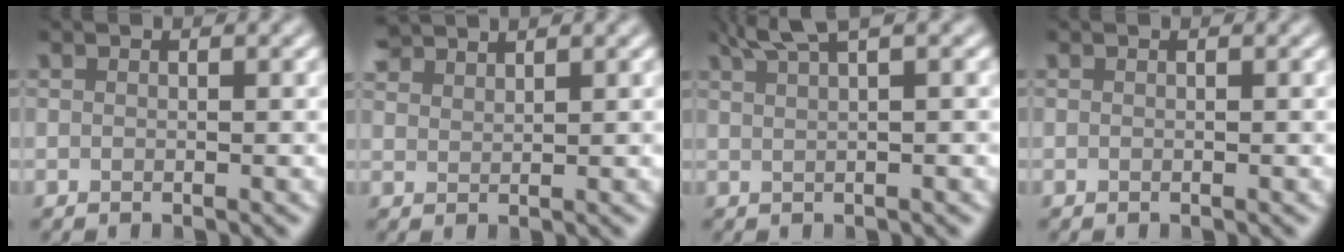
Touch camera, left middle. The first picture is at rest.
{"total": 2.3, "force": [2.3, 0.2, 0.4], "torque": [-0.005, 0.008, 0.048]}
{"total": 3.9, "force": [2.9, 0.7, 2.5], "torque": [-0.032, 0.009, 0.038]}
{"total": 0.0}